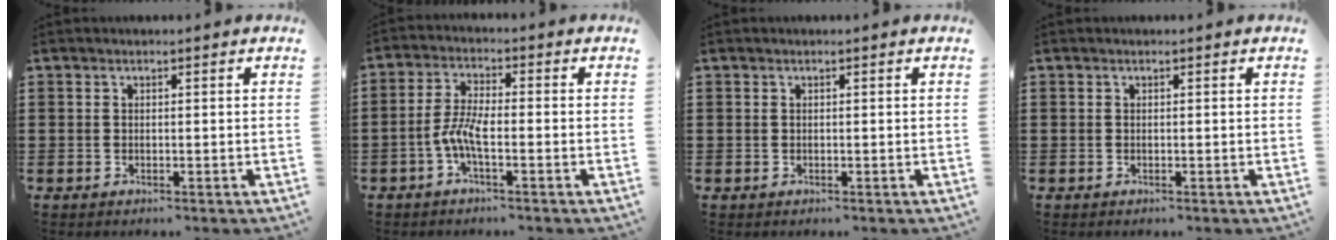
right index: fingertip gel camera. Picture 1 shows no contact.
{"total": 4.9, "force": [-1.8, 1.2, 4.3], "torque": [-0.110, -0.008, -0.044]}
{"total": 0.0}
{"total": 0.0}